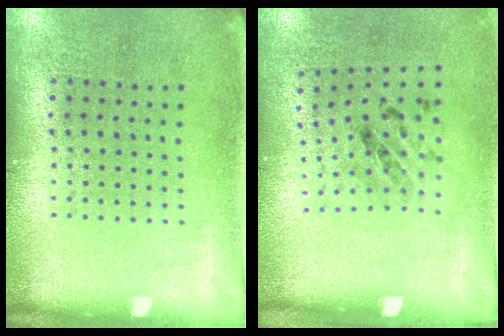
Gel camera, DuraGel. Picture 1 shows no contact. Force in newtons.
{"total": 1.2, "press": 0.6, "slide": 1.1}